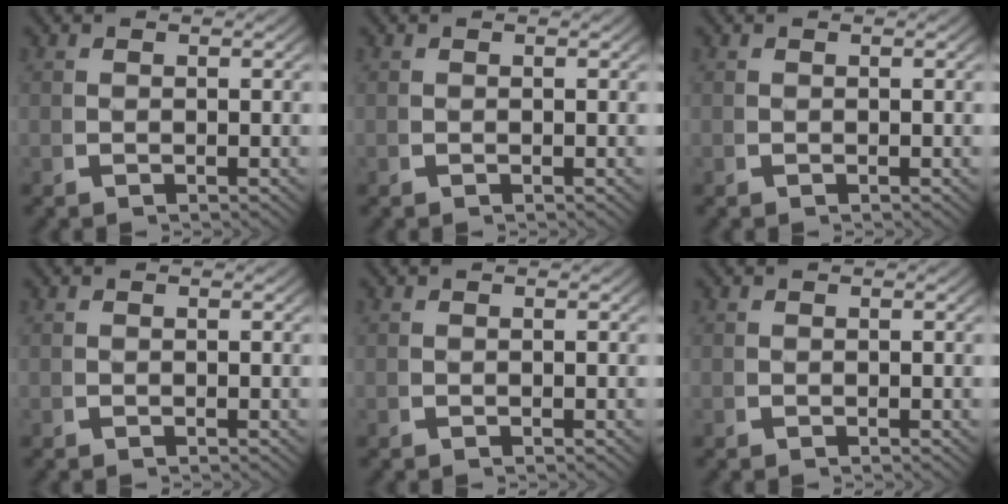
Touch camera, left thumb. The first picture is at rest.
{"total": 0.0}
{"total": 0.0}
{"total": 0.0}
{"total": 0.0}
{"total": 0.0}